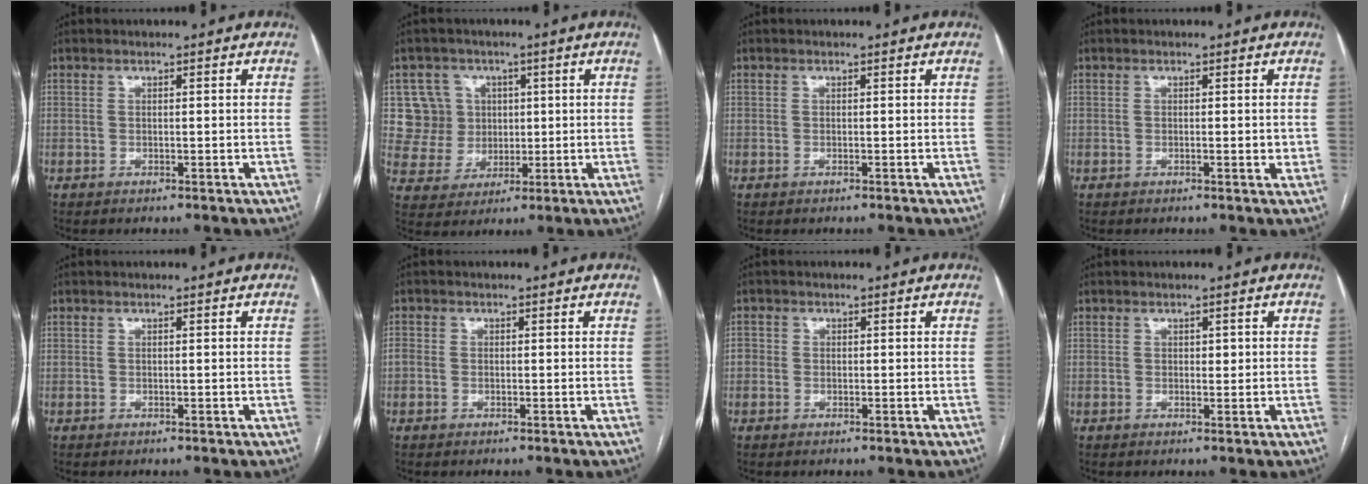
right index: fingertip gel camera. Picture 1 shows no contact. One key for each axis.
{"total": 8.0, "fx": 2.2, "fy": 7.7, "fz": 0.4, "tx": -0.009, "ty": 0.023, "tz": 0.048}
{"total": 0.0}
{"total": 1.5, "fx": 0.0, "fy": 0.6, "fz": 1.4, "tx": -0.017, "ty": -0.003, "tz": 0.001}
{"total": 0.0}
{"total": 1.4, "fx": -0.1, "fy": 1.3, "fz": 0.7, "tx": -0.008, "ty": 0.010, "tz": -0.001}
{"total": 1.8, "fx": -0.1, "fy": 1.8, "fz": 0.6, "tx": 0.001, "ty": 0.008, "tz": -0.002}
{"total": 0.7, "fx": 0.2, "fy": 0.4, "fz": 0.5, "tx": -0.004, "ty": 0.000, "tz": 0.002}